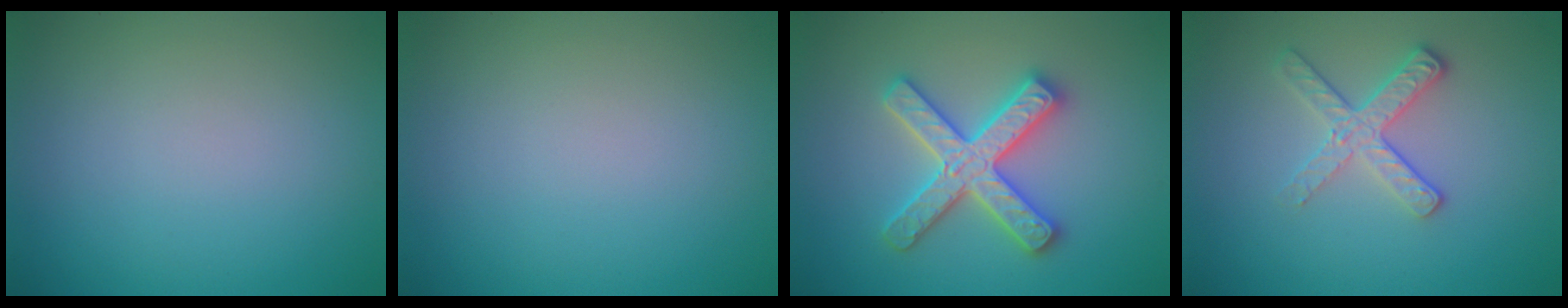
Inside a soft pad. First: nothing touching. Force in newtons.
{"total": 0.0}
{"total": 5.0, "press": 5.0, "slide": 0.8}
{"total": 2.8, "press": 2.5, "slide": 1.3}